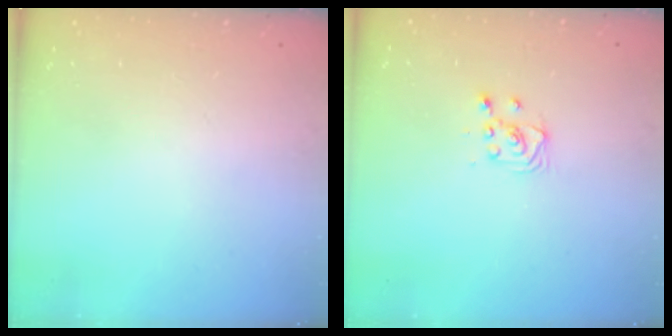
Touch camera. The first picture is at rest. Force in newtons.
{"total": 3.4, "press": 3.4, "slide": 0.4}